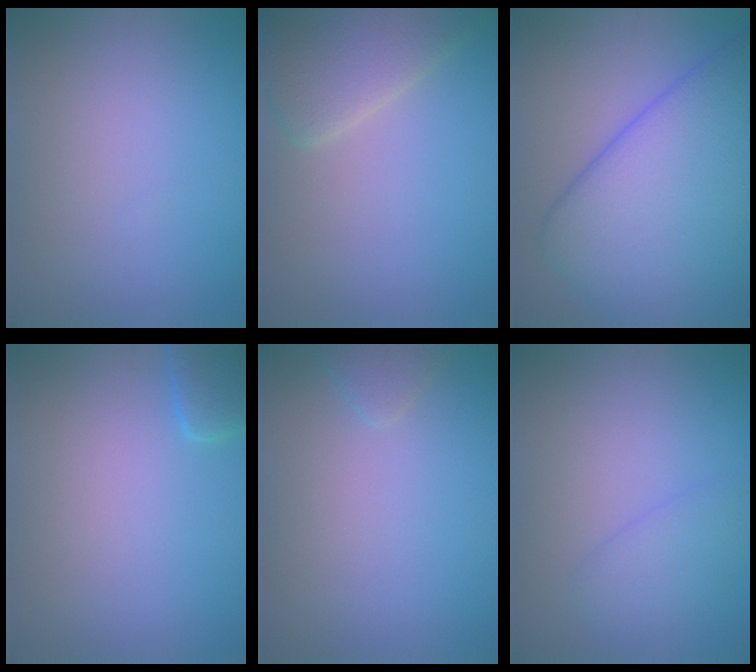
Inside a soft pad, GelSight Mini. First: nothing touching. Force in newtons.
{"total": 4.9, "press": 4.8, "slide": 0.5}
{"total": 12.0, "press": 12.0, "slide": 0.5}
{"total": 2.3, "press": 2.3, "slide": 0.2}
{"total": 1.0, "press": 1.0, "slide": 0.1}
{"total": 2.0, "press": 2.0, "slide": 0.2}